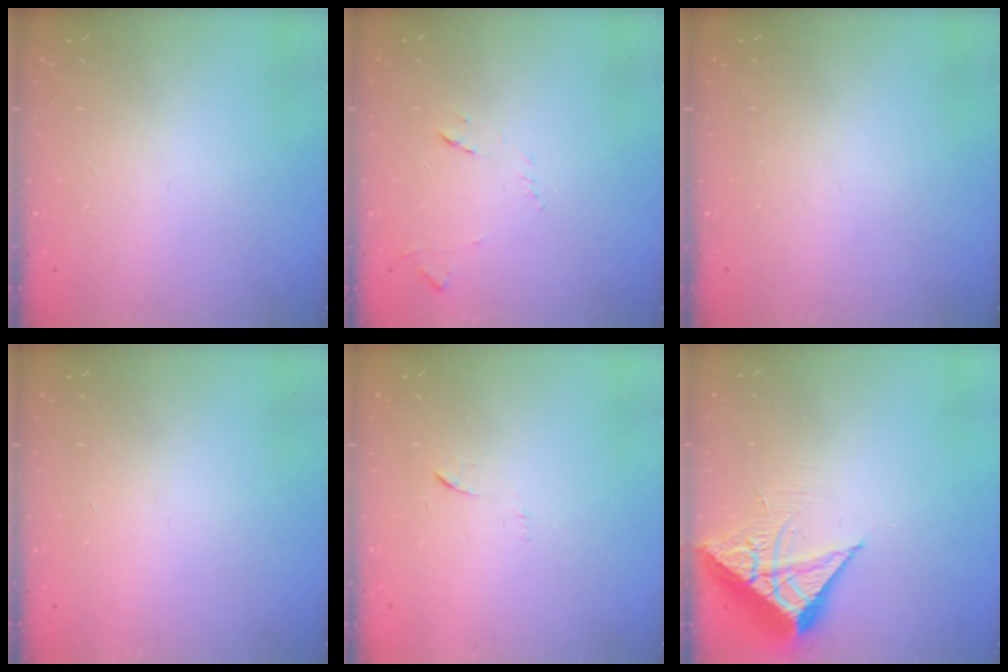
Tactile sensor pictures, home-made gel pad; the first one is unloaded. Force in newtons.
{"total": 7.8, "press": 7.8, "slide": 0.6}
{"total": 0.0}
{"total": 1.6, "press": 1.6, "slide": 0.1}
{"total": 5.8, "press": 5.7, "slide": 0.4}
{"total": 7.7, "press": 7.7, "slide": 0.5}